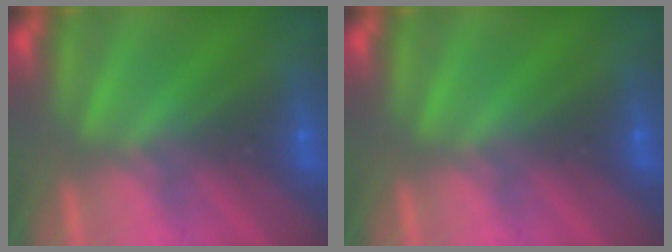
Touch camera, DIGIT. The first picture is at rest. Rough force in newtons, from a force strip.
{"total": 0.0}